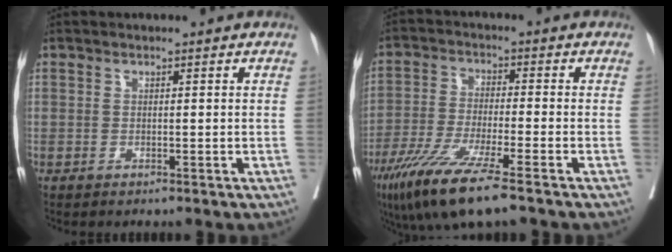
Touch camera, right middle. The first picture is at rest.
{"total": 11.3, "force": [-7.3, 0.2, 8.6], "torque": [-0.164, -0.036, -0.132]}